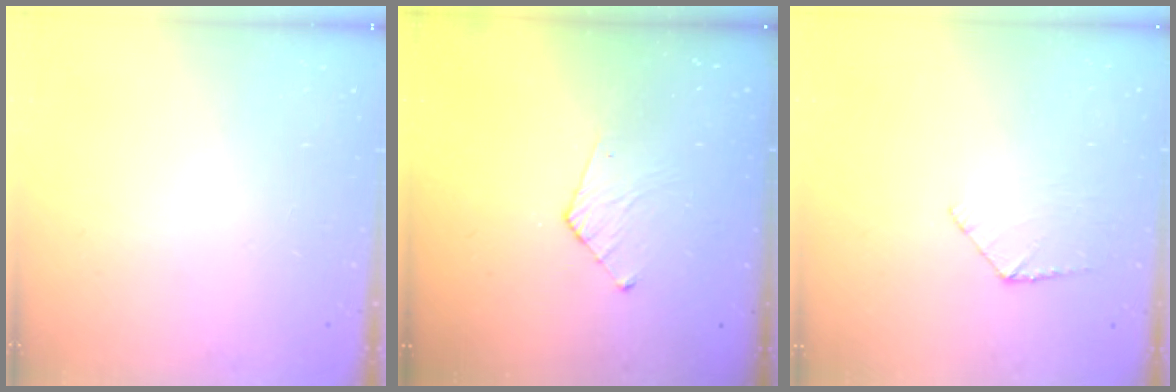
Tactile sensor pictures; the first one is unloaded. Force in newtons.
{"total": 5.8, "press": 5.8, "slide": 0.5}
{"total": 6.1, "press": 6.1, "slide": 0.5}